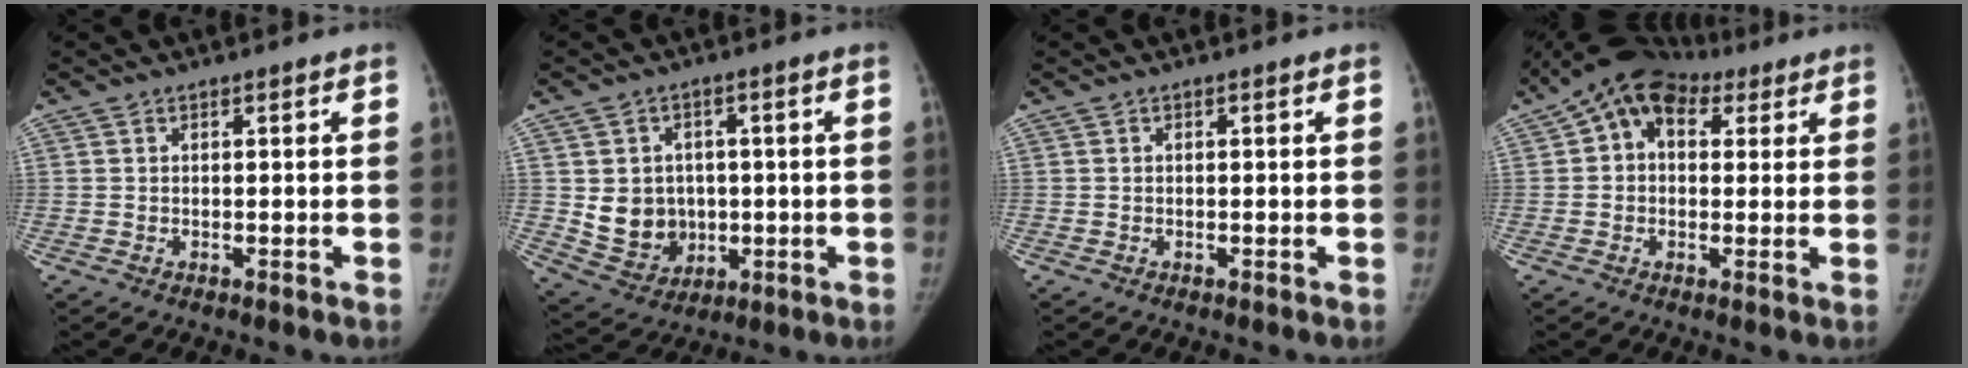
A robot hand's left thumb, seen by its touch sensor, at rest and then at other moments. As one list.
[{"total": 9.7, "force": [0.0, 8.6, 4.6], "torque": [-0.037, -0.004, 0.018]}, {"total": 0.0}, {"total": 10.8, "force": [4.6, 7.5, 6.3], "torque": [-0.071, 0.022, 0.069]}]